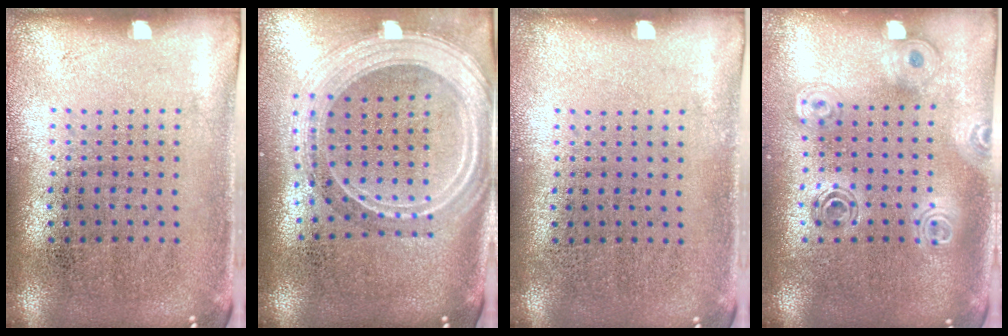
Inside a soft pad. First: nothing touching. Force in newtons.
{"total": 2.7, "press": 2.2, "slide": 1.5}
{"total": 0.0}
{"total": 1.7, "press": 1.5, "slide": 0.8}